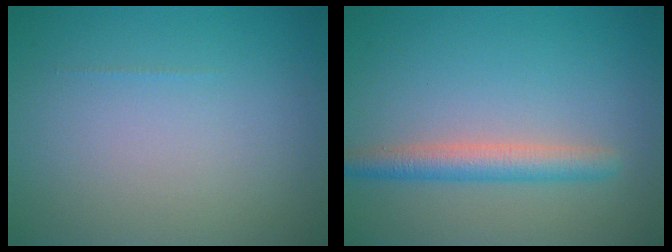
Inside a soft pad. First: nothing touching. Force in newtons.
{"total": 3.0, "press": 3.0, "slide": 0.1}